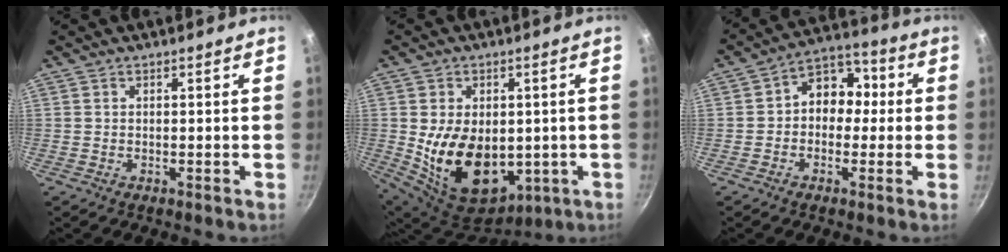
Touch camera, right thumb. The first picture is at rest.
{"total": 17.7, "force": [-1.0, 12.3, 12.8], "torque": [-0.198, -0.020, 0.014]}
{"total": 9.5, "force": [0.1, 7.6, 5.6], "torque": [-0.028, 0.030, -0.020]}